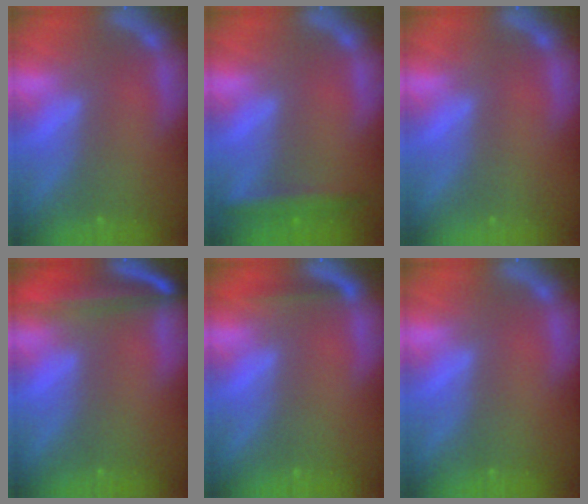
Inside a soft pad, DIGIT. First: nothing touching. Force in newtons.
{"total": 2.9}
{"total": 0.0}
{"total": 8.6}
{"total": 1.9}
{"total": 0.0}